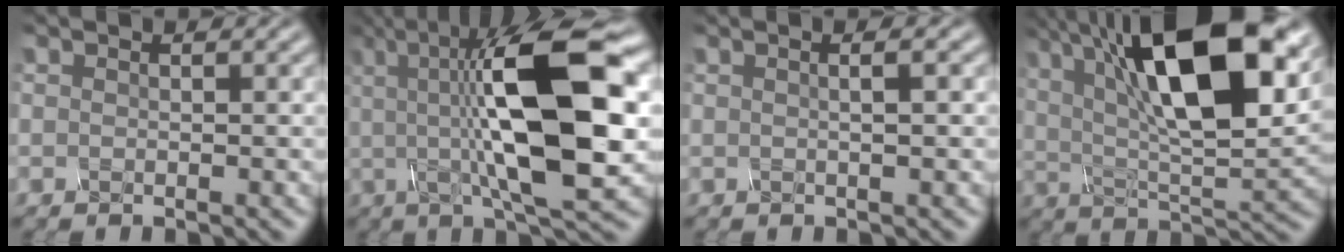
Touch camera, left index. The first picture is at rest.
{"total": 13.7, "force": [1.6, 4.0, 13.0], "torque": [-0.198, 0.010, 0.021]}
{"total": 2.9, "force": [0.8, 1.3, 2.4], "torque": [-0.012, 0.015, -0.013]}
{"total": 15.5, "force": [6.0, 5.5, 13.2], "torque": [-0.213, 0.010, 0.094]}